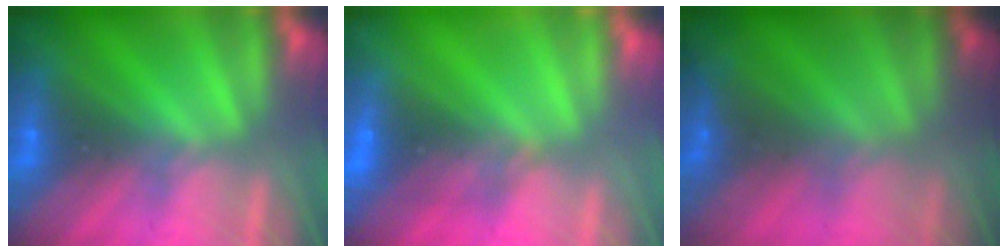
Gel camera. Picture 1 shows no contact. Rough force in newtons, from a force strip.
{"total": 2.3}
{"total": 7.7}